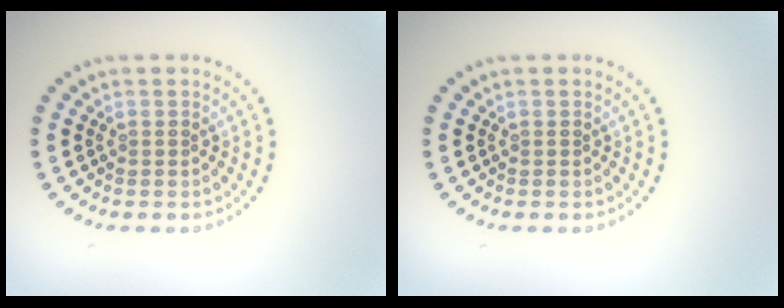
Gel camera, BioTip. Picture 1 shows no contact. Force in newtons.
{"total": 0.0}